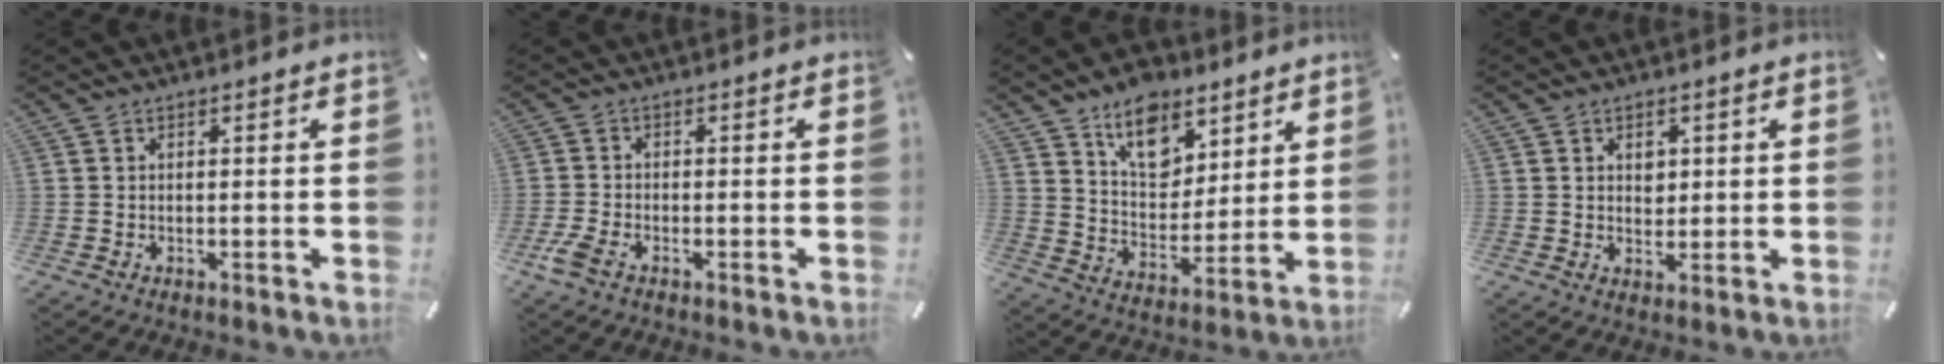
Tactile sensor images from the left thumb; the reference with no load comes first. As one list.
[{"total": 3.7, "force": [-2.3, 1.6, 2.3], "torque": [-0.064, 0.000, -0.049]}, {"total": 13.0, "force": [8.3, 8.7, 5.0], "torque": [-0.072, -0.055, 0.153]}, {"total": 3.2, "force": [0.9, 2.8, 1.3], "torque": [0.001, -0.008, 0.009]}]